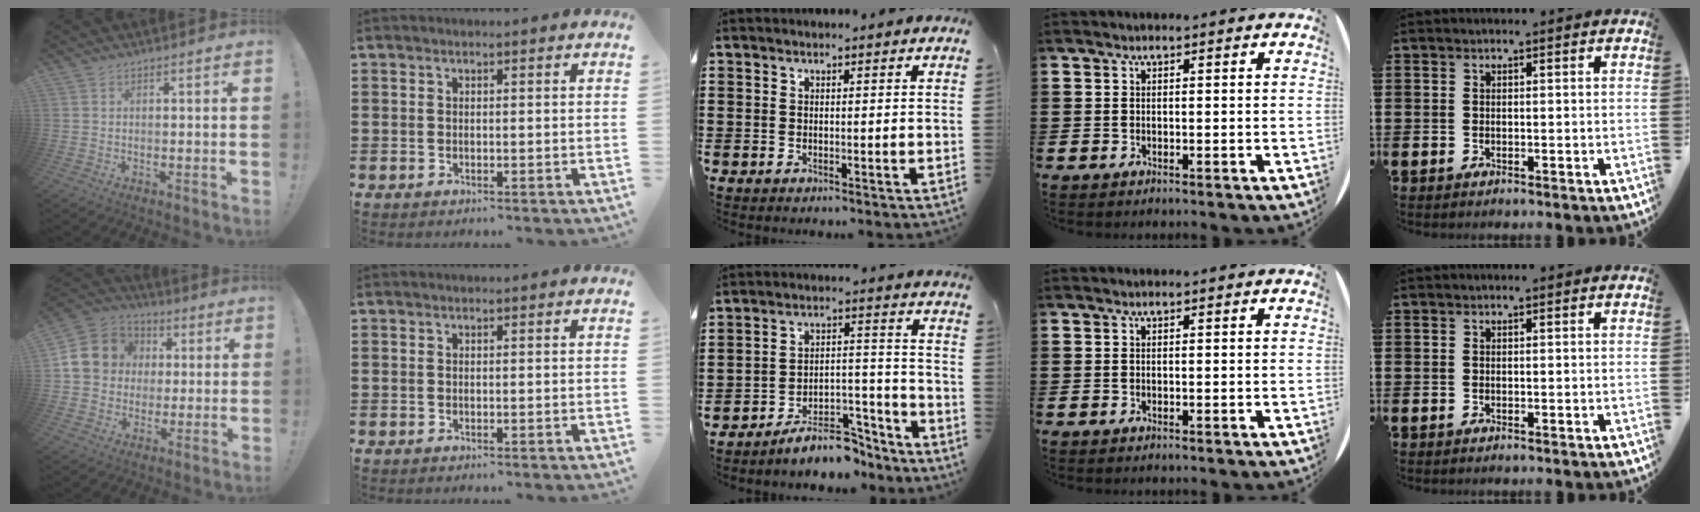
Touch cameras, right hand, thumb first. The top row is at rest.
{"thumb": {"total": 13.6, "force": [2.1, 12.4, 5.2], "torque": [-0.070, 0.006, 0.050]}, "middle": {"total": 7.7, "force": [-7.1, 1.8, 2.4], "torque": [-0.026, 0.026, -0.130]}}